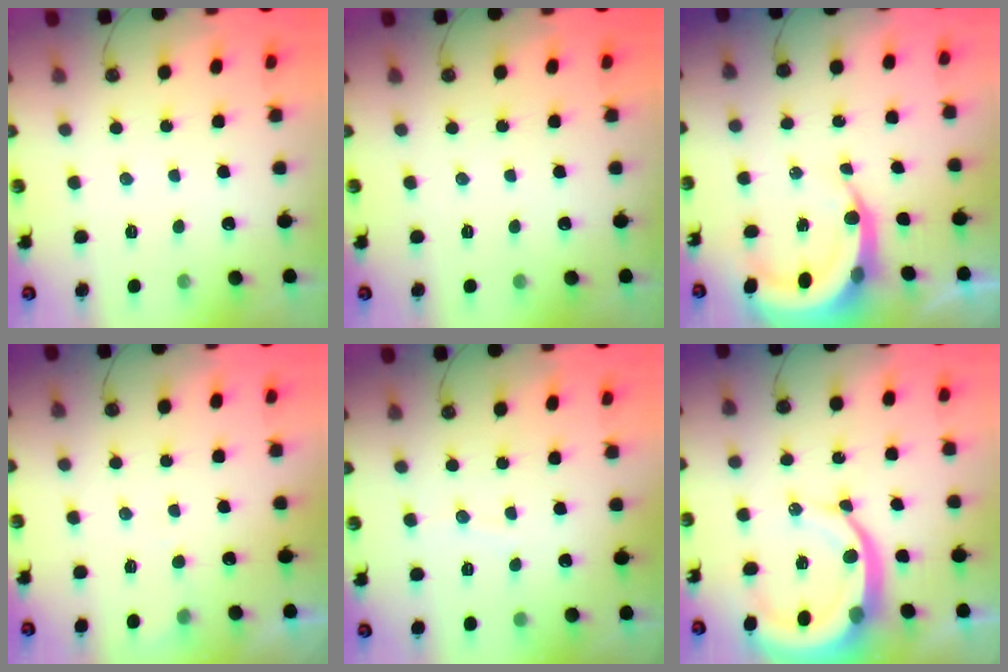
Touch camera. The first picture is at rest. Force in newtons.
{"total": 0.0}
{"total": 6.9, "press": 6.9, "slide": 0.9}
{"total": 3.0, "press": 3.0, "slide": 0.3}
{"total": 2.5, "press": 2.5, "slide": 0.2}
{"total": 13.1, "press": 13.0, "slide": 1.5}